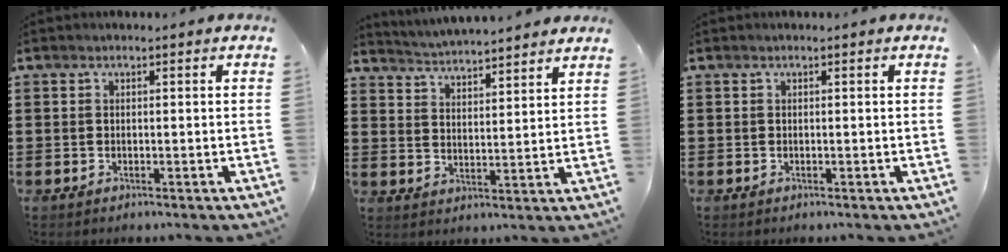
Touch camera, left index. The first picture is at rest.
{"total": 4.0, "force": [4.0, -0.5, -0.1], "torque": [-0.017, -0.027, 0.067]}
{"total": 0.0}